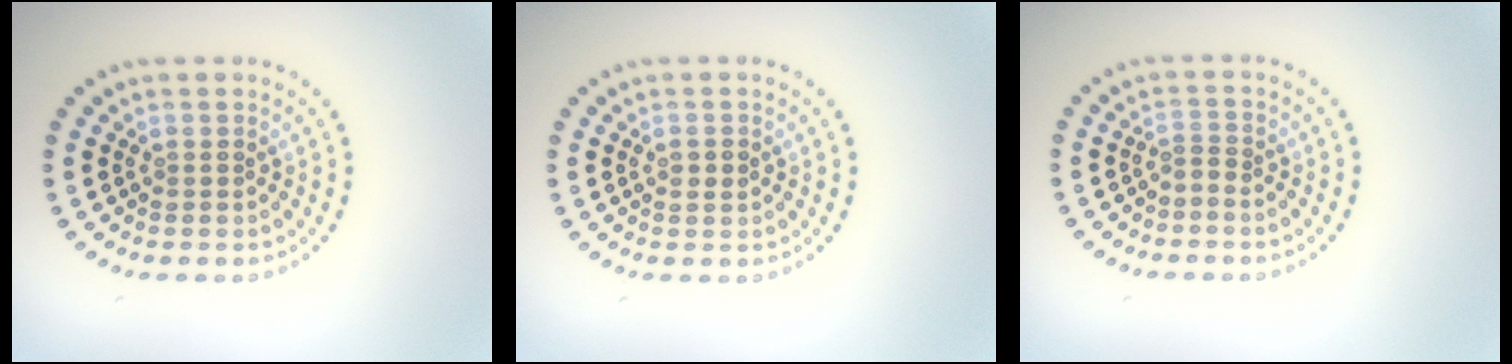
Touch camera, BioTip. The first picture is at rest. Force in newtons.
{"total": 0.9, "press": 0.9, "slide": 0.2}
{"total": 0.8, "press": 0.3, "slide": 0.8}